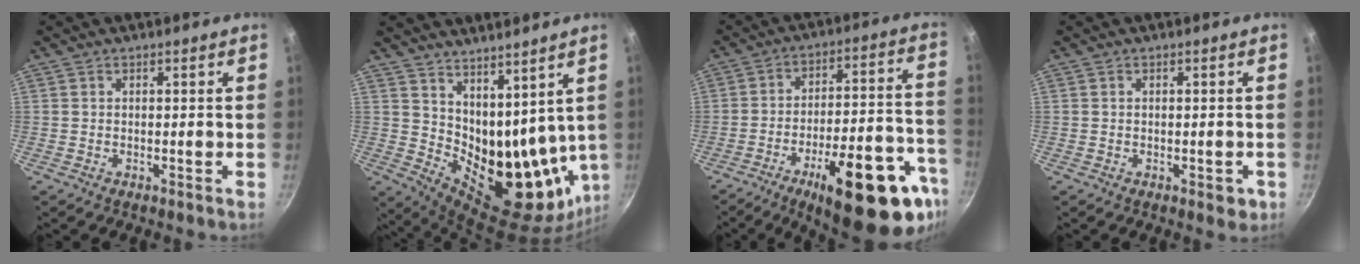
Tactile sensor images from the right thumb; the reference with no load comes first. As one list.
[{"total": 18.7, "force": [8.9, 10.0, 13.1], "torque": [-0.157, -0.063, 0.175]}, {"total": 26.3, "force": [-13.7, 8.9, 20.7], "torque": [-0.244, 0.068, -0.195]}, {"total": 2.6, "force": [-1.0, 1.4, 2.0], "torque": [-0.019, 0.003, -0.012]}]